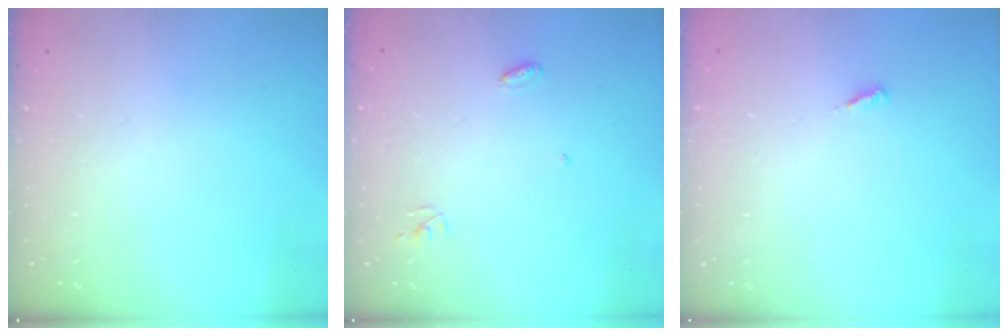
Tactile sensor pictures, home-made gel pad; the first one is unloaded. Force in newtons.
{"total": 3.4, "press": 3.4, "slide": 0.3}
{"total": 2.1, "press": 2.1, "slide": 0.1}